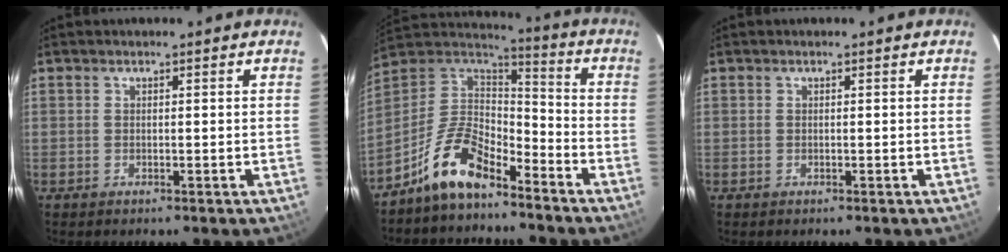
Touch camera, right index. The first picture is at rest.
{"total": 13.5, "force": [-9.6, 5.5, 7.8], "torque": [-0.176, 0.018, -0.185]}
{"total": 0.0}